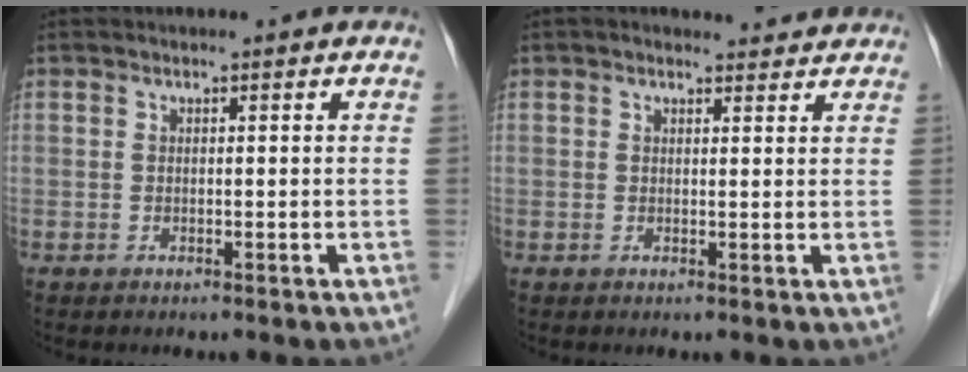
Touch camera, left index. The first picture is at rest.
{"total": 2.8, "force": [2.7, 0.9, 0.3], "torque": [-0.006, 0.007, 0.026]}